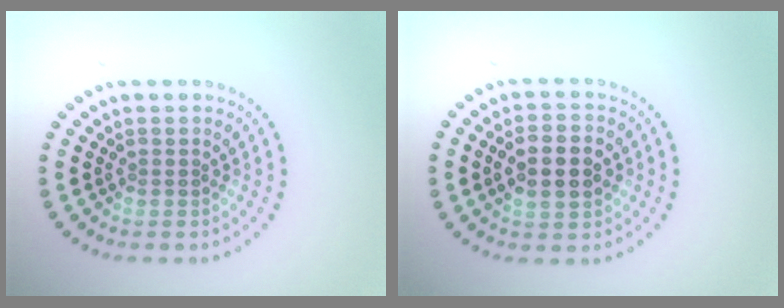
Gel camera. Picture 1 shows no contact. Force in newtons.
{"total": 4.7, "press": 4.7, "slide": 0.3}